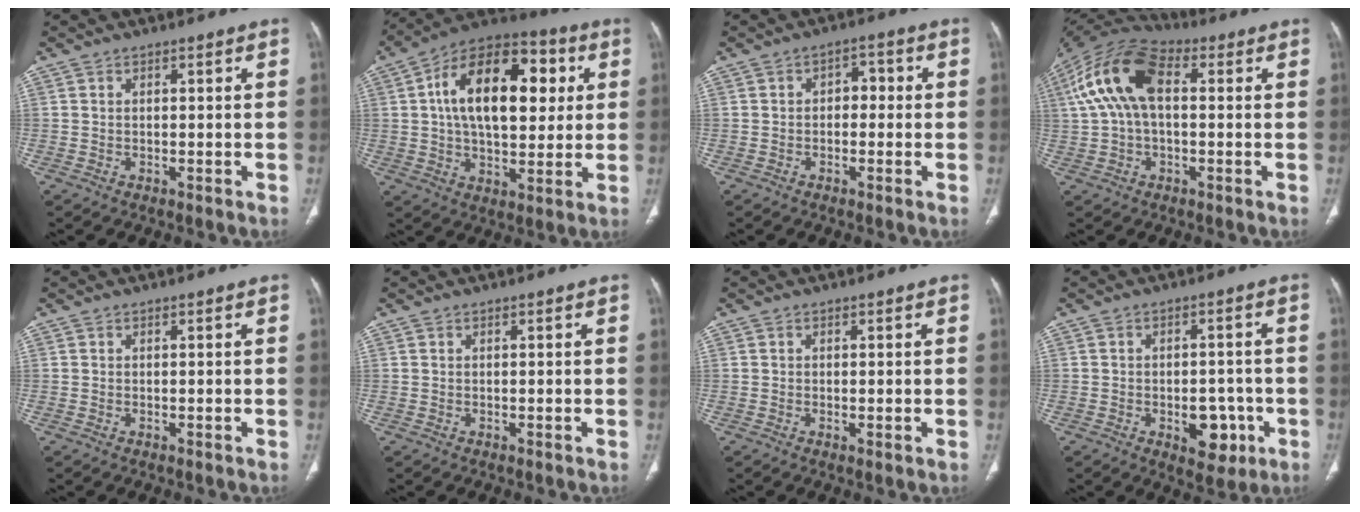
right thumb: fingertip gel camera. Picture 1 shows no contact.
{"total": 22.2, "force": [4.4, 12.5, 17.8], "torque": [-0.252, 0.017, 0.061]}
{"total": 3.6, "force": [-0.1, 2.6, 2.6], "torque": [-0.012, 0.017, -0.012]}
{"total": 15.4, "force": [2.6, 8.6, 12.5], "torque": [-0.250, 0.041, 0.042]}
{"total": 0.0}
{"total": 0.0}
{"total": 0.7, "force": [-0.1, 0.1, 0.7], "torque": [-0.018, -0.005, -0.002]}
{"total": 7.7, "force": [-2.7, 4.6, 5.5], "torque": [-0.042, 0.013, -0.026]}